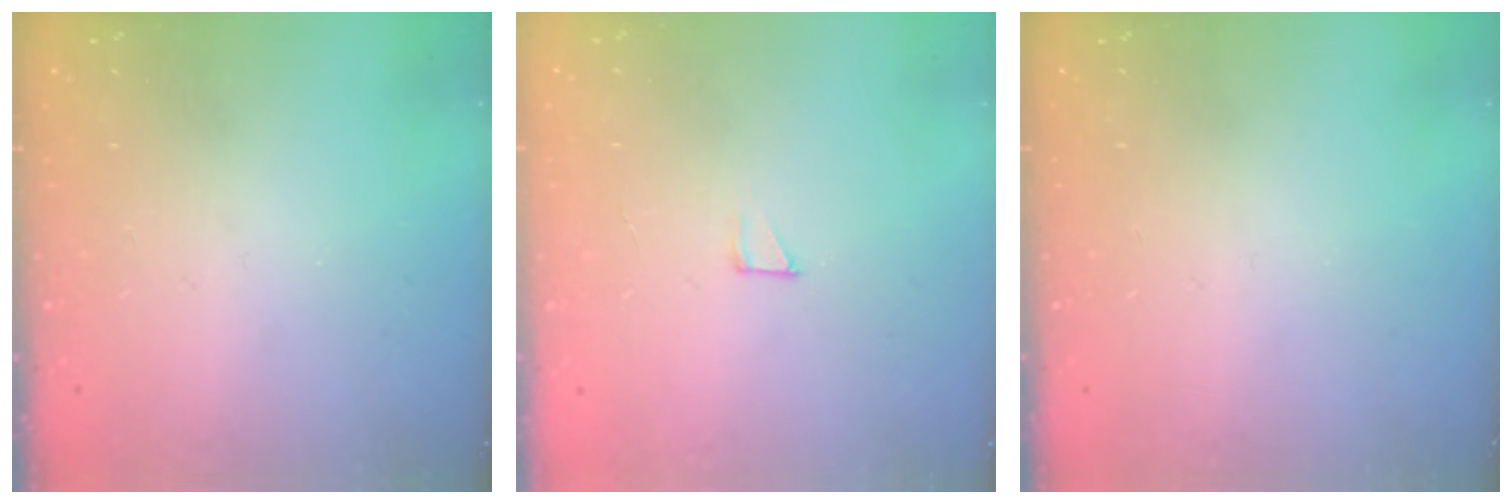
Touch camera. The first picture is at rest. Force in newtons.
{"total": 1.9, "press": 1.9, "slide": 0.1}
{"total": 0.0}